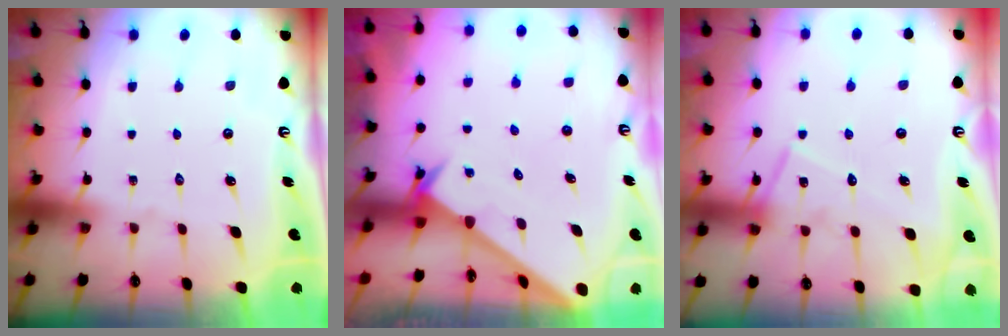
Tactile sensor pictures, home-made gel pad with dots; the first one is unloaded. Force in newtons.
{"total": 2.4, "press": 2.4, "slide": 0.2}
{"total": 13.2, "press": 13.2, "slide": 0.8}